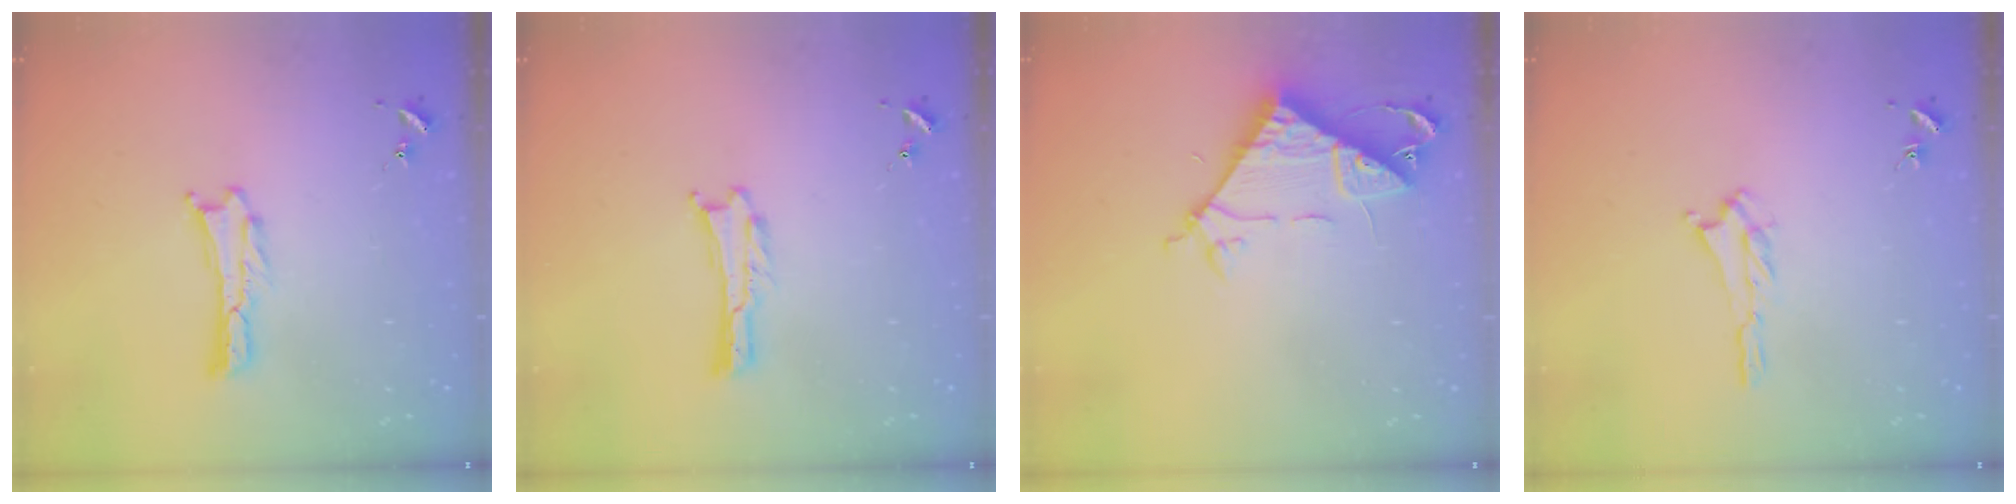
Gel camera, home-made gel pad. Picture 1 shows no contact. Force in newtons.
{"total": 0.0}
{"total": 8.4, "press": 8.3, "slide": 0.7}
{"total": 1.2, "press": 1.1, "slide": 0.5}